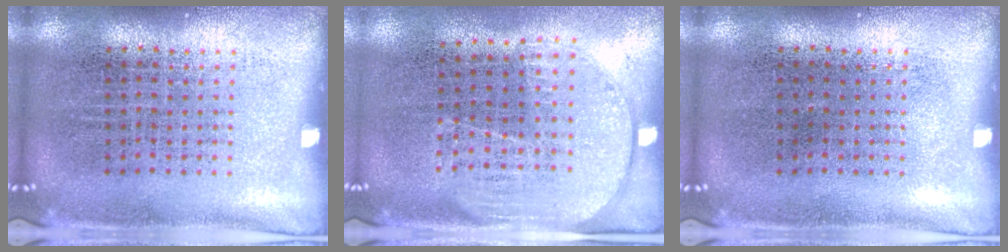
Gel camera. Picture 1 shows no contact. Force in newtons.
{"total": 1.7, "press": 1.4, "slide": 0.8}
{"total": 0.0}